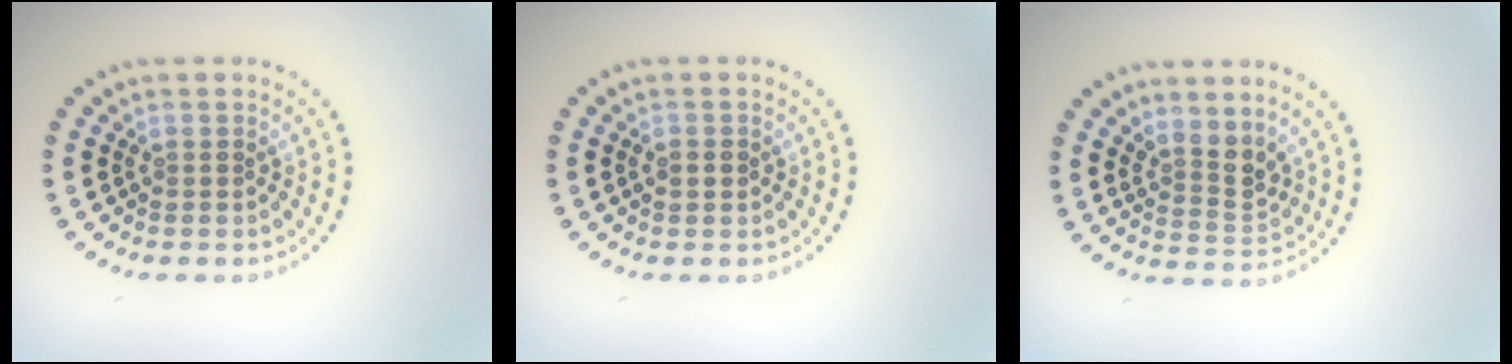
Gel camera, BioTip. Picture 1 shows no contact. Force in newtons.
{"total": 1.3, "press": 1.2, "slide": 0.1}
{"total": 2.8, "press": 2.0, "slide": 1.9}